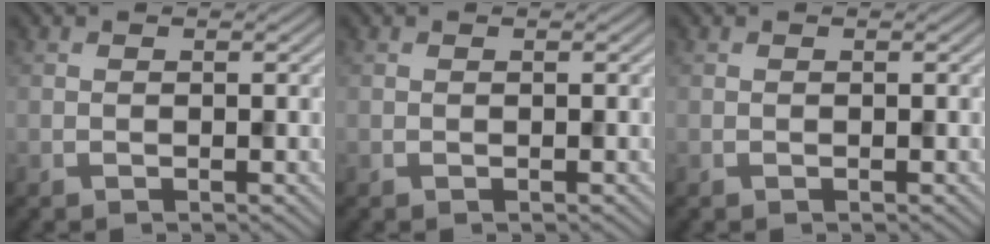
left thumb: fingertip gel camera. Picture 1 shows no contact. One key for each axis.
{"total": 0.0}
{"total": 0.0}